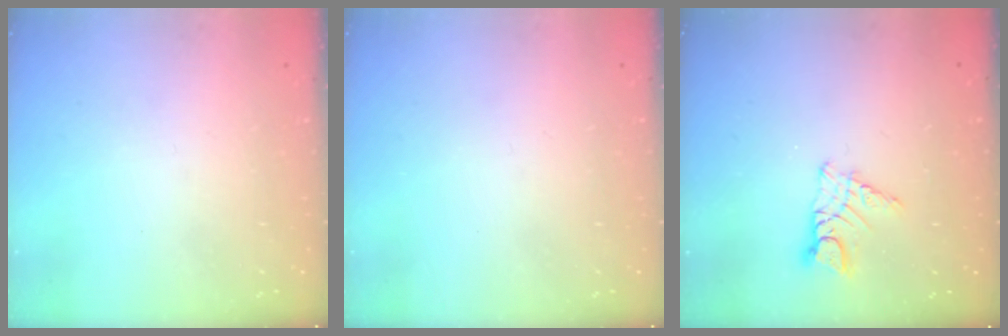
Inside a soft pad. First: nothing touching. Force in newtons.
{"total": 0.0}
{"total": 6.6, "press": 6.6, "slide": 0.4}